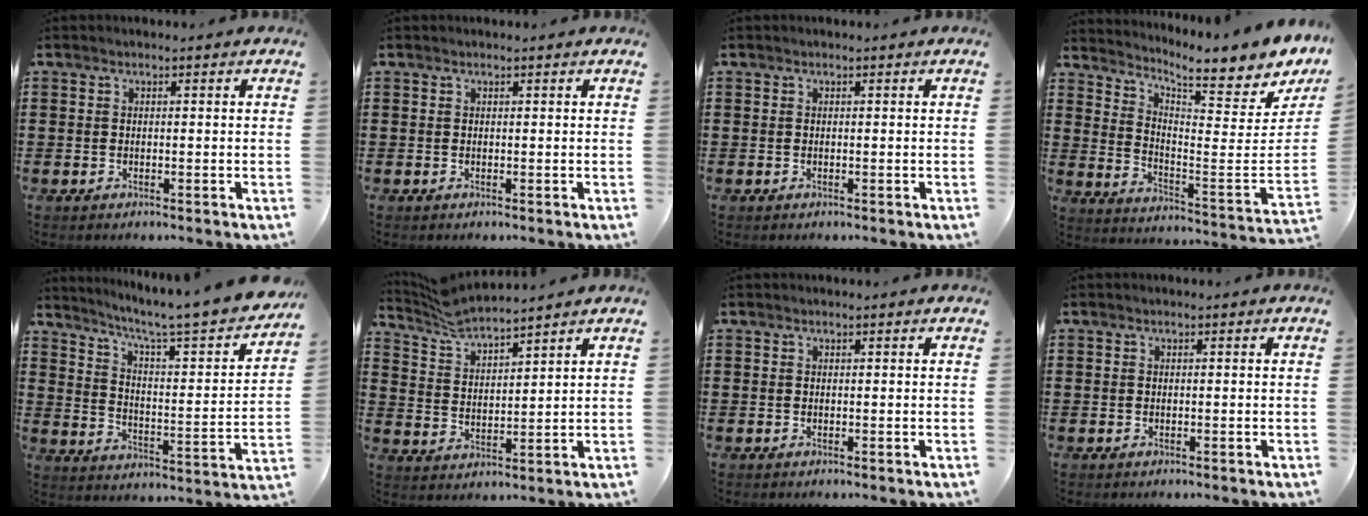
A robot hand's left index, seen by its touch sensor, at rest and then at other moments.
{"total": 0.0}
{"total": 0.0}
{"total": 6.9, "force": [6.1, 0.1, 3.1], "torque": [-0.071, -0.067, 0.094]}
{"total": 5.7, "force": [4.6, 0.1, 3.3], "torque": [-0.086, -0.041, 0.068]}
{"total": 5.4, "force": [5.2, 0.2, 1.4], "torque": [-0.048, -0.023, 0.092]}
{"total": 0.0}
{"total": 0.0}